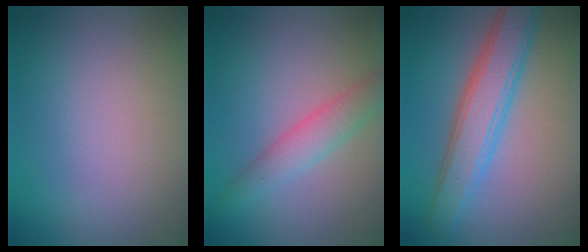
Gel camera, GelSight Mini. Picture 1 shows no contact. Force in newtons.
{"total": 2.9, "press": 2.9, "slide": 0.1}
{"total": 5.2, "press": 5.2, "slide": 0.1}